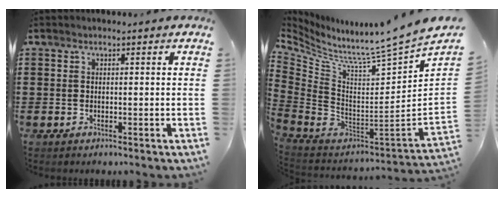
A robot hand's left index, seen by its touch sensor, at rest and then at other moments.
{"total": 6.6, "force": [5.5, -2.2, 2.9], "torque": [-0.084, -0.084, 0.073]}